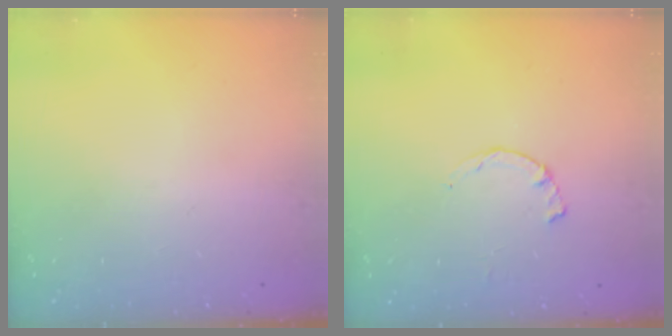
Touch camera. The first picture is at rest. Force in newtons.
{"total": 1.2, "press": 1.1, "slide": 0.3}